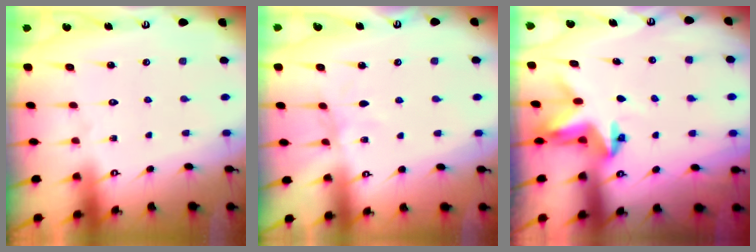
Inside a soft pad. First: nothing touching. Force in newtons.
{"total": 3.0, "press": 3.0, "slide": 0.4}
{"total": 3.0, "press": 3.0, "slide": 0.1}